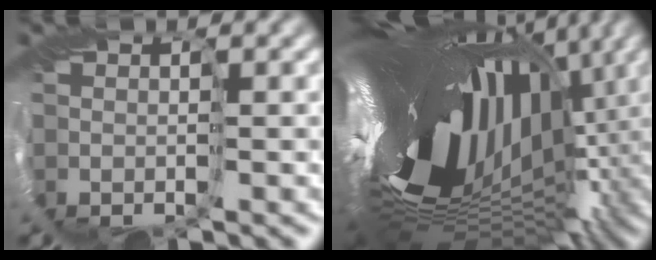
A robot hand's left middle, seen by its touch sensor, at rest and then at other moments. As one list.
[{"total": 19.0, "force": [0.7, 10.0, 16.2], "torque": [-0.293, -0.022, 0.014]}]